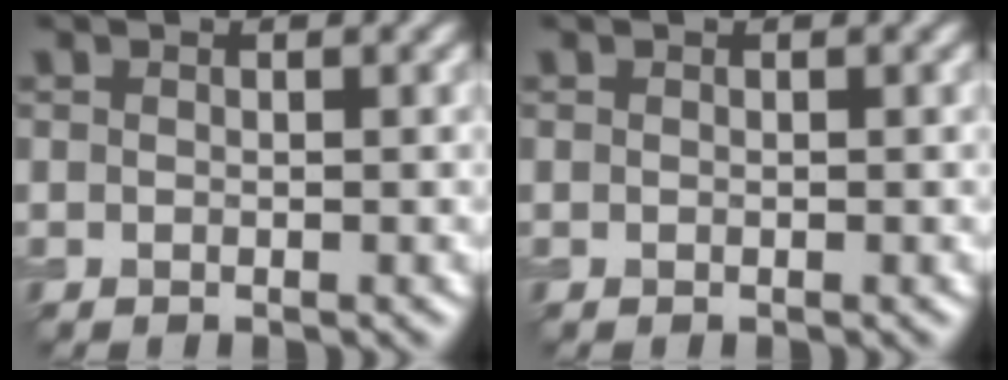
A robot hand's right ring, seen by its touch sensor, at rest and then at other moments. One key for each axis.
{"total": 0.0}